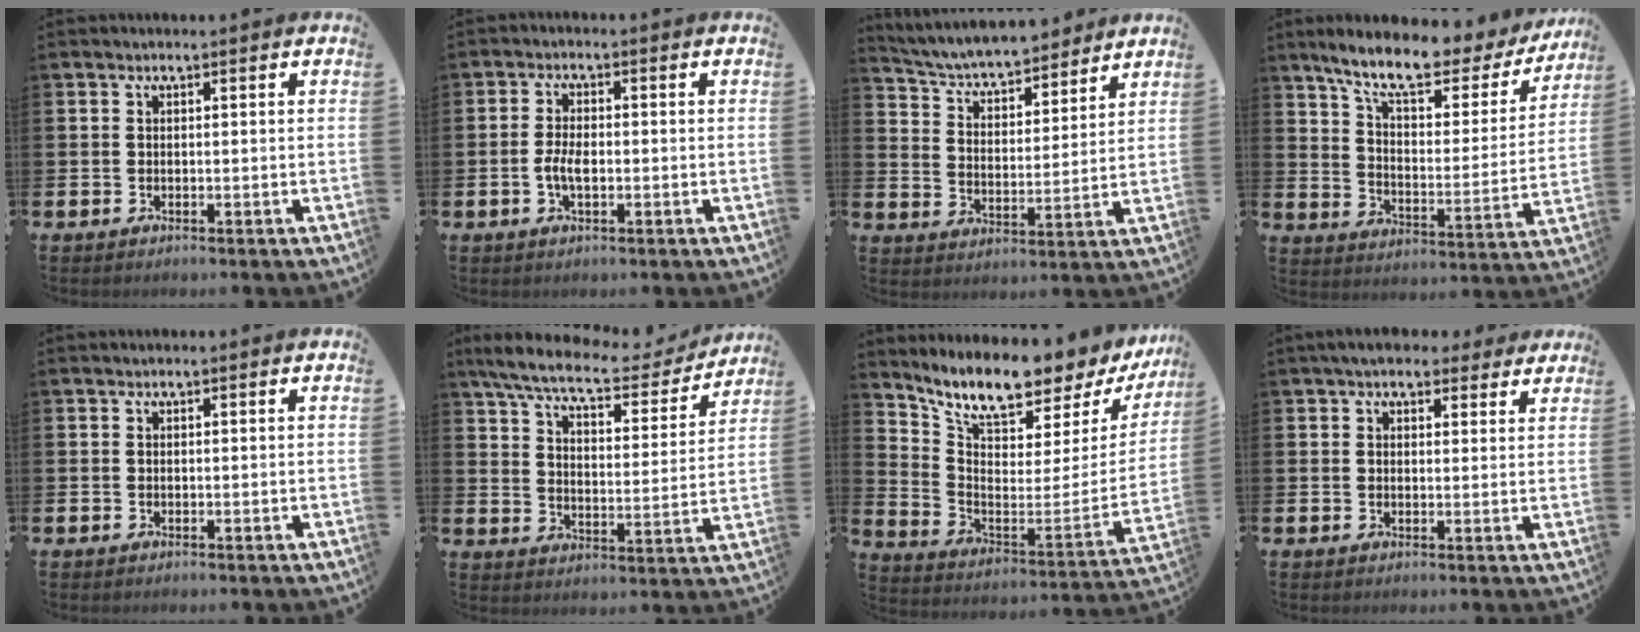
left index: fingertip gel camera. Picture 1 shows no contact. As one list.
[{"total": 3.0, "force": [-0.6, 1.4, 2.6], "torque": [-0.043, 0.002, -0.013]}, {"total": 6.0, "force": [5.8, 1.2, 1.3], "torque": [-0.056, -0.046, 0.096]}, {"total": 10.2, "force": [8.5, 2.7, 5.0], "torque": [-0.114, -0.054, 0.142]}, {"total": 0.0}, {"total": 8.0, "force": [7.0, 1.5, 3.6], "torque": [-0.093, -0.044, 0.115]}, {"total": 8.7, "force": [8.0, 1.4, 3.1], "torque": [-0.087, -0.076, 0.129]}, {"total": 4.9, "force": [4.4, 1.9, 1.1], "torque": [-0.019, -0.015, 0.079]}]